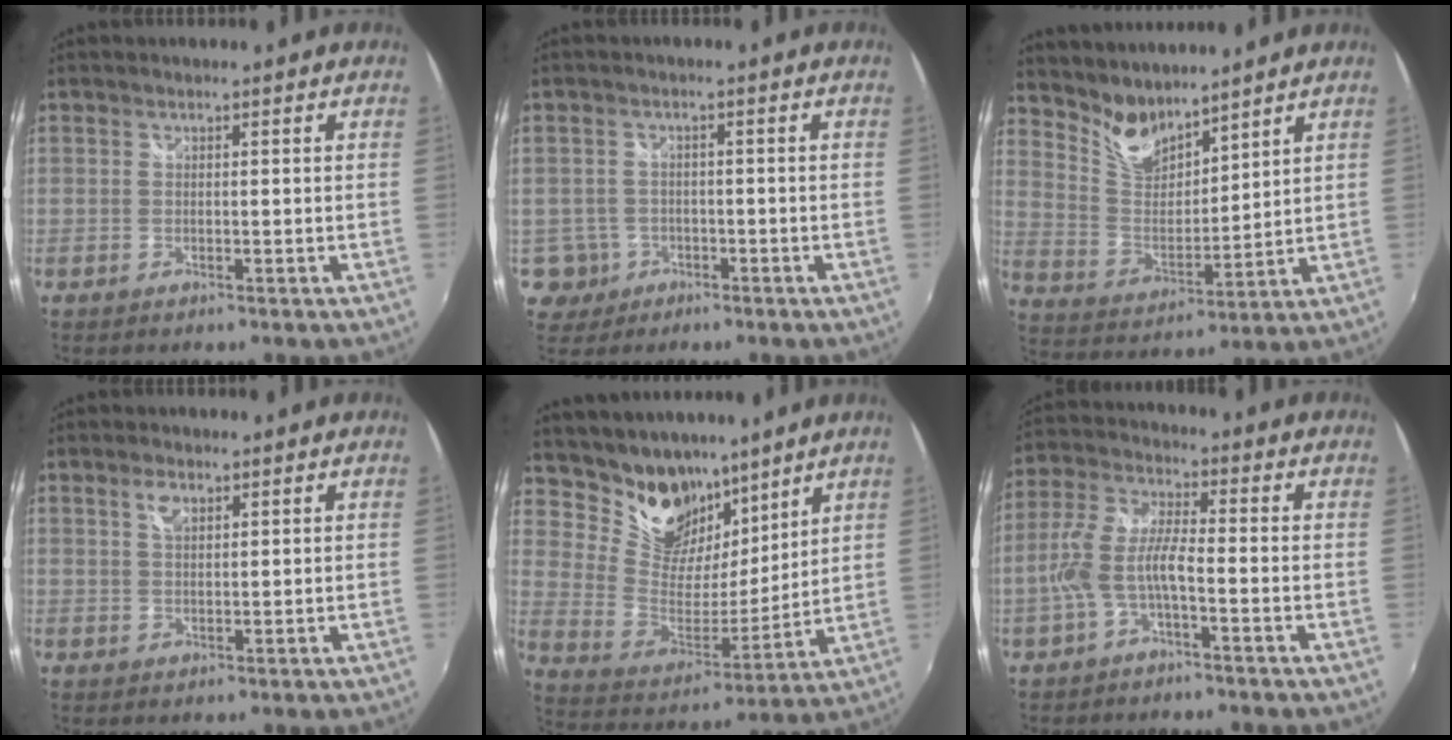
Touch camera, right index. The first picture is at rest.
{"total": 4.6, "force": [-1.8, 4.3, 0.3], "torque": [-0.019, 0.010, -0.027]}
{"total": 9.3, "force": [8.2, 3.4, 2.8], "torque": [-0.058, -0.003, 0.164]}
{"total": 2.7, "force": [1.4, 1.3, 1.9], "torque": [-0.033, 0.003, 0.024]}
{"total": 15.9, "force": [11.5, 9.2, 6.0], "torque": [-0.140, 0.006, 0.217]}
{"total": 7.5, "force": [-2.7, 1.9, 6.7], "torque": [-0.155, 0.009, -0.052]}